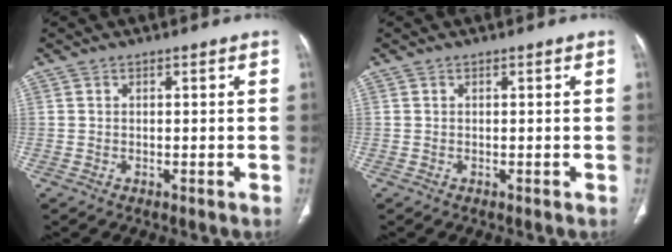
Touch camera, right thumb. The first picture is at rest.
{"total": 0.0}